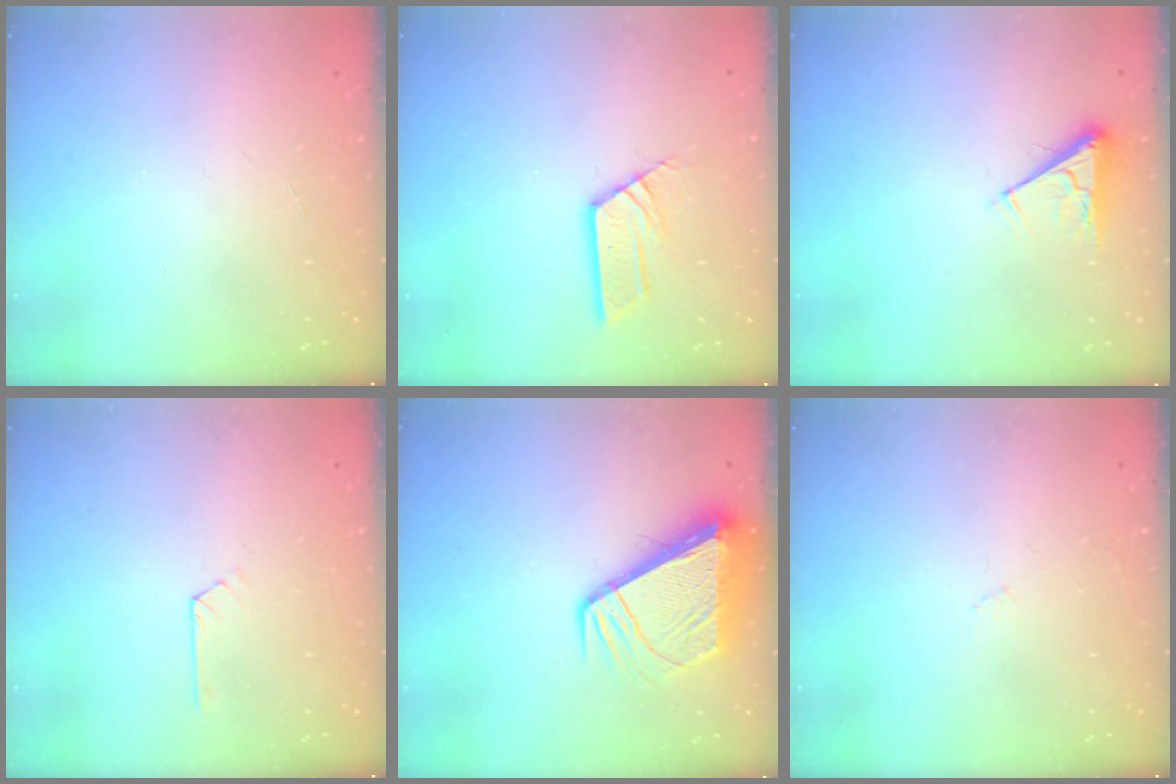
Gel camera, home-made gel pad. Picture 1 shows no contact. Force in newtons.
{"total": 7.0, "press": 7.0, "slide": 0.5}
{"total": 4.4, "press": 4.4, "slide": 0.8}
{"total": 2.0, "press": 2.0, "slide": 0.2}
{"total": 10.9, "press": 10.8, "slide": 1.4}
{"total": 2.7, "press": 2.6, "slide": 0.4}